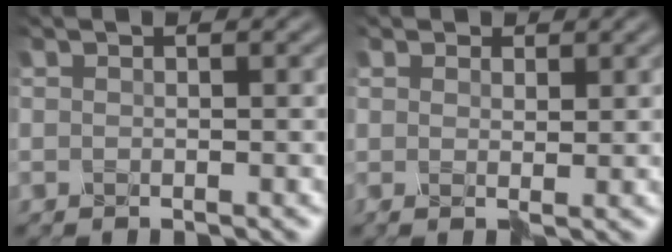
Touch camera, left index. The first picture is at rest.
{"total": 1.2, "force": [1.1, 0.7, 0.0], "torque": [0.004, 0.006, 0.013]}